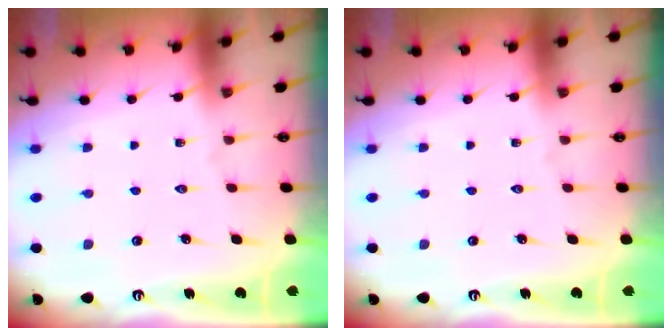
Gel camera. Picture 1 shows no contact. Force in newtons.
{"total": 0.0}